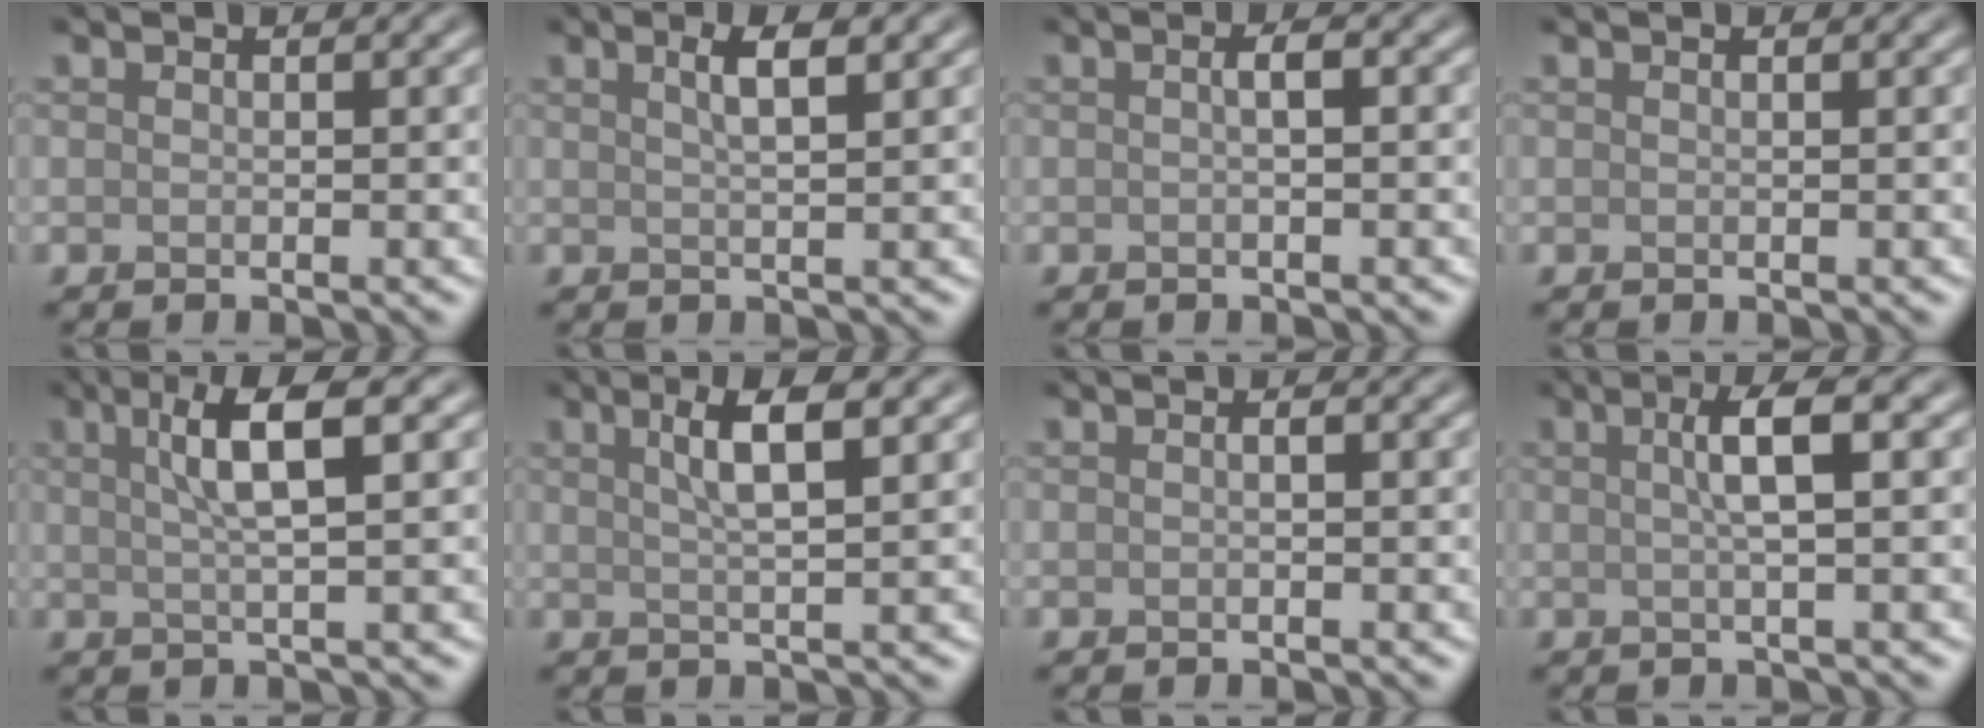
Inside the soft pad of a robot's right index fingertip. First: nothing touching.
{"total": 2.7, "force": [1.2, 0.7, 2.4], "torque": [-0.028, 0.007, 0.016]}
{"total": 1.3, "force": [0.0, 0.2, 1.3], "torque": [-0.022, 0.004, 0.000]}
{"total": 0.0}
{"total": 5.2, "force": [1.7, 1.0, 4.9], "torque": [-0.075, 0.009, 0.025]}
{"total": 4.3, "force": [1.7, 1.0, 3.8], "torque": [-0.055, 0.008, 0.026]}
{"total": 0.6, "force": [-0.1, 0.1, 0.5], "torque": [-0.011, 0.001, -0.001]}
{"total": 3.9, "force": [0.8, 0.7, 3.7], "torque": [-0.057, 0.009, 0.007]}